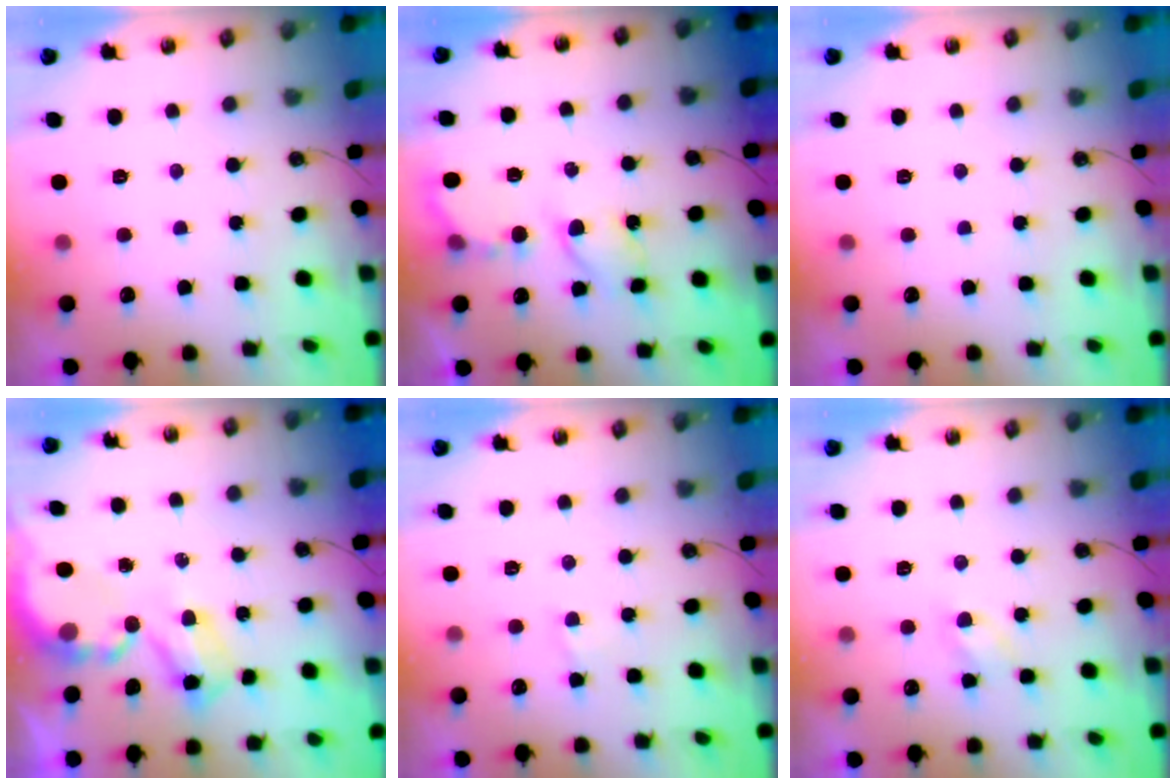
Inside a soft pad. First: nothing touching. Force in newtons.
{"total": 6.2, "press": 6.2, "slide": 0.3}
{"total": 0.0}
{"total": 6.3, "press": 6.3, "slide": 0.5}
{"total": 1.6, "press": 1.6, "slide": 0.2}
{"total": 3.1, "press": 3.0, "slide": 0.5}